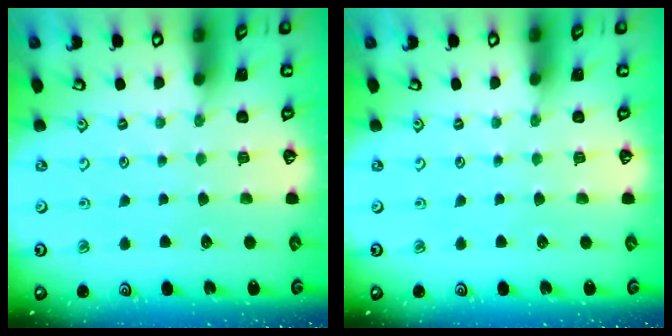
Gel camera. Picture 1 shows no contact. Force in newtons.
{"total": 0.0}